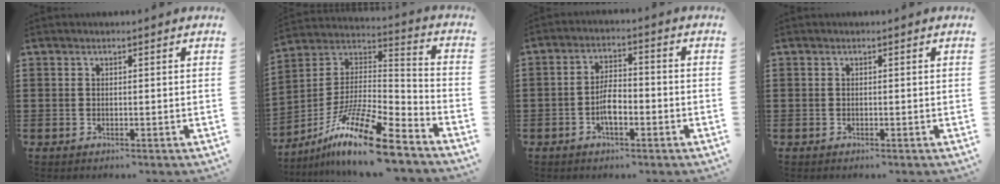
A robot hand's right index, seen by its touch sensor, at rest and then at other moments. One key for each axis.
{"total": 15.5, "fx": -11.3, "fy": 2.2, "fz": 10.3, "tx": -0.198, "ty": 0.026, "tz": -0.212}
{"total": 4.9, "fx": -1.7, "fy": 1.9, "fz": 4.2, "tx": -0.088, "ty": 0.002, "tz": -0.035}
{"total": 0.0}